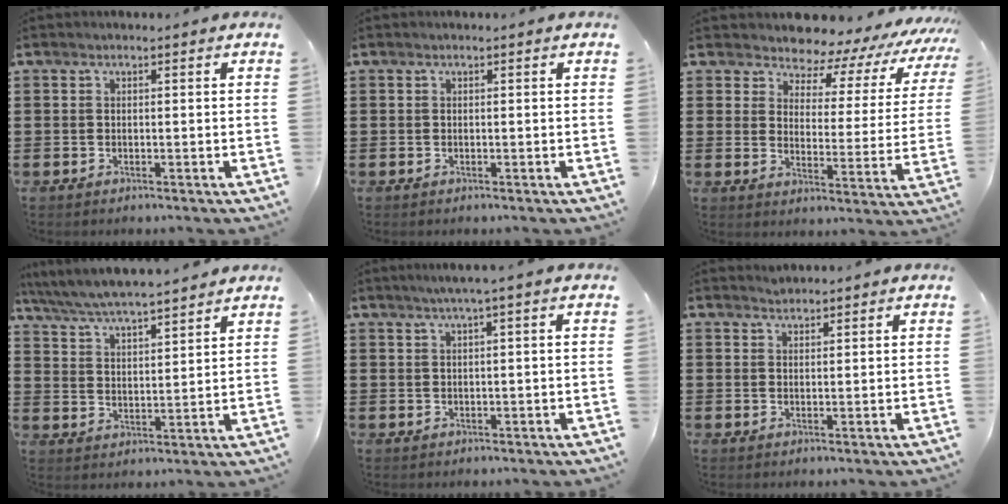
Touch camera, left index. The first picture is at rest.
{"total": 0.0}
{"total": 6.2, "force": [5.9, 1.5, 1.1], "torque": [-0.041, -0.050, 0.098]}
{"total": 5.9, "force": [5.6, 0.0, 1.7], "torque": [-0.056, -0.030, 0.099]}
{"total": 1.5, "force": [0.4, -0.3, 1.5], "torque": [-0.025, -0.004, 0.007]}
{"total": 1.3, "force": [1.3, 0.3, 0.0], "torque": [-0.003, -0.001, 0.025]}